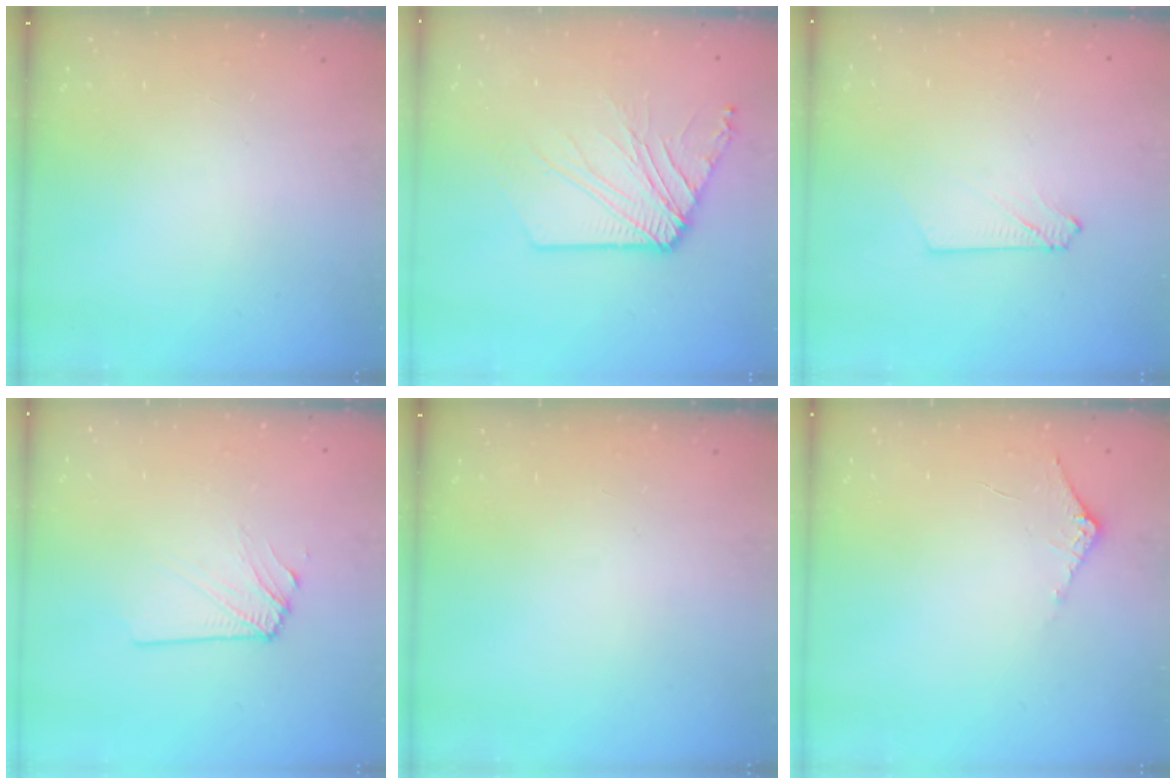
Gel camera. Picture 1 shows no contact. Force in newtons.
{"total": 11.5, "press": 11.5, "slide": 0.8}
{"total": 3.0, "press": 3.0, "slide": 0.4}
{"total": 2.9, "press": 2.8, "slide": 0.5}
{"total": 0.0}
{"total": 5.7, "press": 5.7, "slide": 0.6}